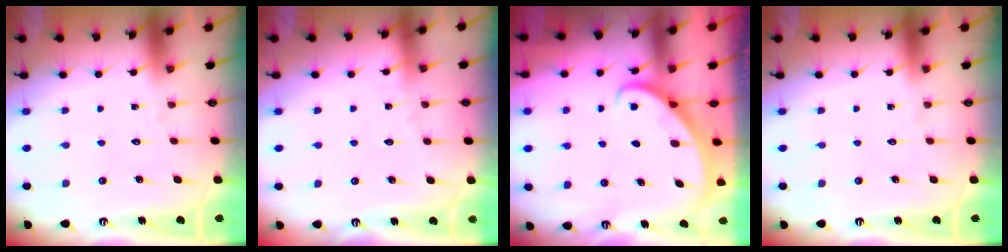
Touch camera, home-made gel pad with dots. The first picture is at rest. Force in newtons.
{"total": 2.5, "press": 2.5, "slide": 0.3}
{"total": 2.8, "press": 2.8, "slide": 0.2}
{"total": 0.0}